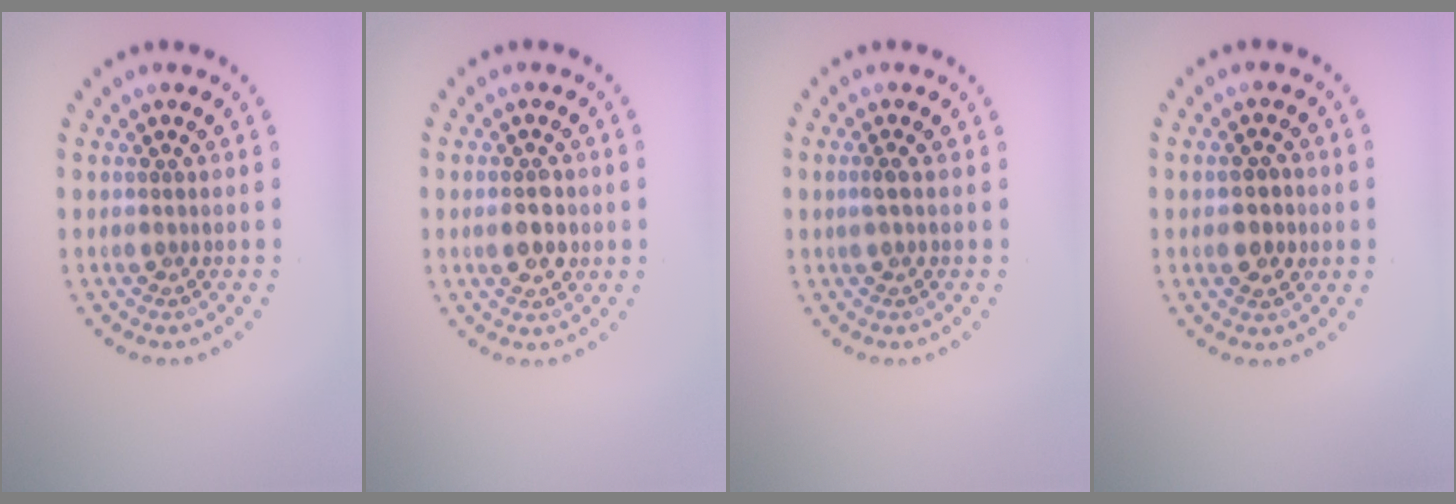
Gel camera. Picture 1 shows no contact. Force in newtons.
{"total": 2.4, "press": 2.3, "slide": 0.2}
{"total": 0.9, "press": 0.8, "slide": 0.5}
{"total": 2.6, "press": 2.6, "slide": 0.1}